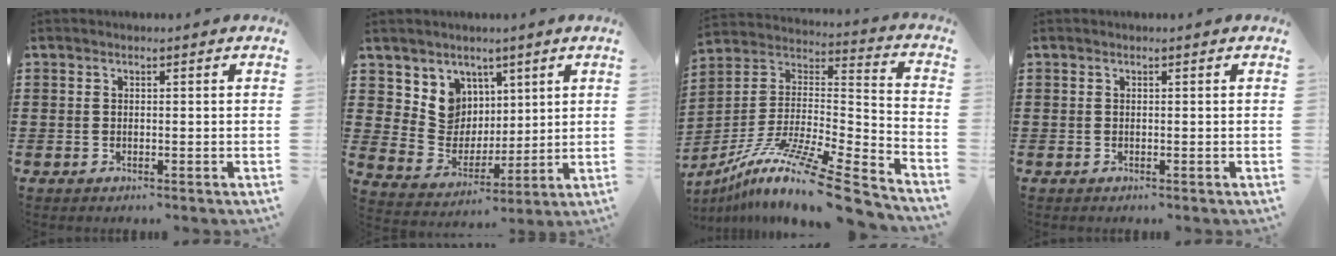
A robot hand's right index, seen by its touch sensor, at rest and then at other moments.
{"total": 7.7, "force": [3.6, 6.7, 1.5], "torque": [-0.064, -0.020, 0.071]}
{"total": 13.5, "force": [-10.2, 0.6, 8.8], "torque": [-0.159, 0.007, -0.193]}
{"total": 0.0}